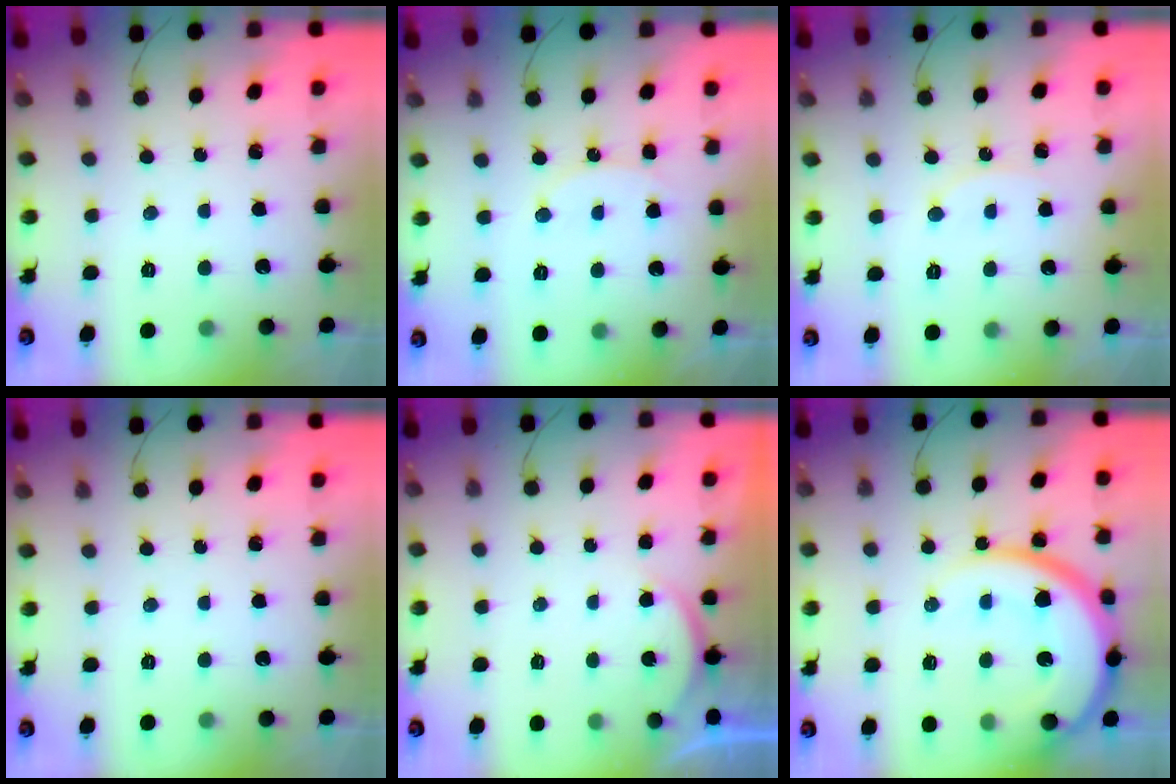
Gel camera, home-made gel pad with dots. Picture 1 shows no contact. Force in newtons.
{"total": 8.9, "press": 8.8, "slide": 0.9}
{"total": 6.1, "press": 6.1, "slide": 0.5}
{"total": 0.0}
{"total": 2.8, "press": 2.7, "slide": 0.6}
{"total": 16.4, "press": 16.4, "slide": 1.5}